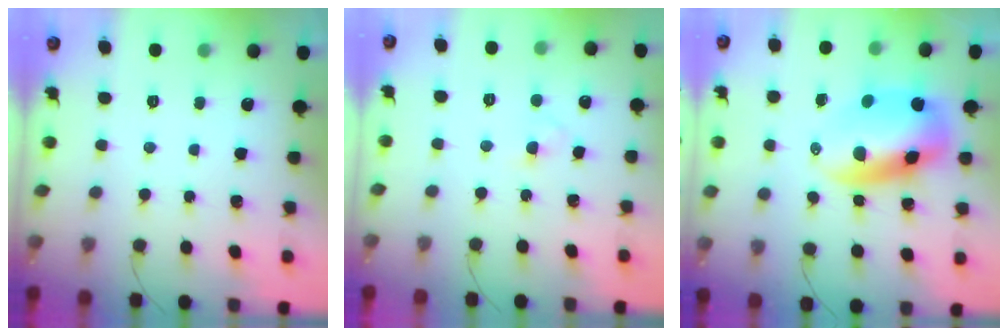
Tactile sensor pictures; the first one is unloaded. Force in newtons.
{"total": 2.2, "press": 2.0, "slide": 0.9}
{"total": 10.5, "press": 10.2, "slide": 2.5}